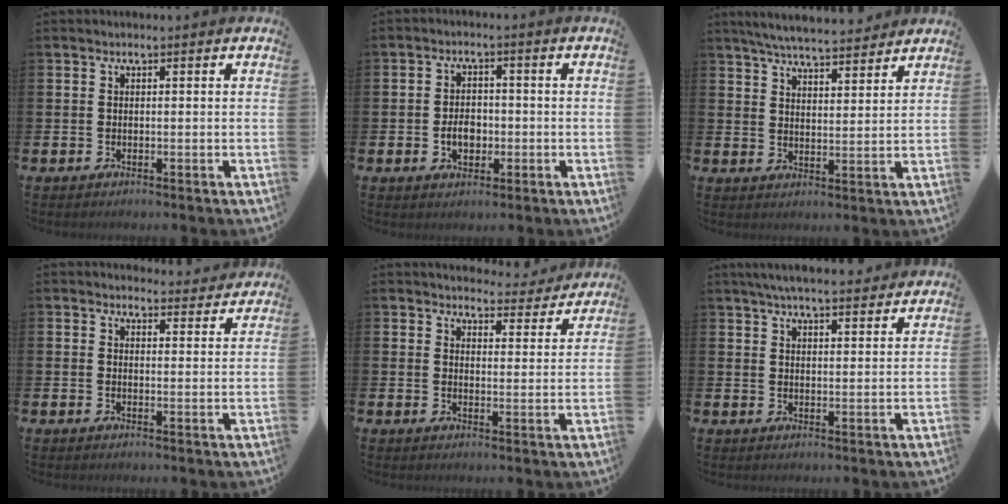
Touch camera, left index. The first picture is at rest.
{"total": 3.6, "force": [-0.8, 2.5, 2.4], "torque": [-0.026, -0.004, -0.023]}
{"total": 5.9, "force": [5.8, 0.4, 1.2], "torque": [-0.039, -0.028, 0.103]}
{"total": 3.0, "force": [2.9, 0.7, -0.1], "torque": [0.003, -0.018, 0.051]}
{"total": 4.1, "force": [4.0, 1.1, 0.0], "torque": [-0.007, -0.029, 0.068]}
{"total": 5.1, "force": [4.8, 0.6, 1.5], "torque": [-0.040, -0.014, 0.088]}